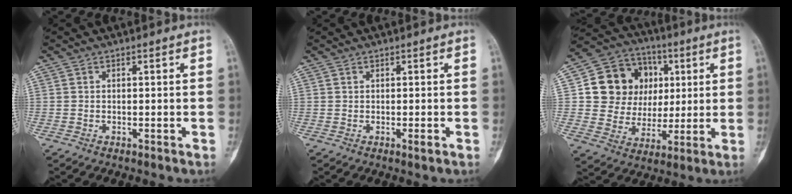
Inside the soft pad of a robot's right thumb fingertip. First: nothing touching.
{"total": 0.8, "force": [-0.3, 0.1, 0.8], "torque": [-0.013, -0.003, -0.003]}
{"total": 16.4, "force": [3.3, 14.3, 7.3], "torque": [-0.082, 0.013, 0.068]}